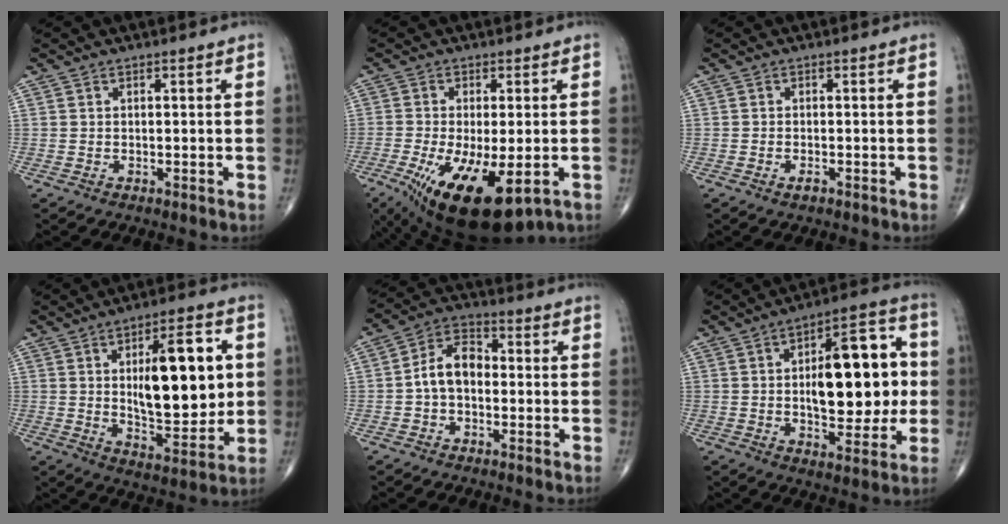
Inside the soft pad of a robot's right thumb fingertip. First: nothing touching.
{"total": 16.2, "force": [-6.2, 6.1, 13.7], "torque": [-0.254, -0.025, -0.086]}
{"total": 1.1, "force": [-0.7, 0.4, 0.7], "torque": [-0.013, 0.001, -0.013]}
{"total": 18.1, "force": [2.6, 7.5, 16.3], "torque": [-0.204, -0.017, 0.044]}
{"total": 7.7, "force": [-0.8, 5.1, 5.8], "torque": [-0.089, 0.028, -0.027]}
{"total": 19.2, "force": [0.9, 9.0, 16.9], "torque": [-0.201, 0.019, 0.014]}